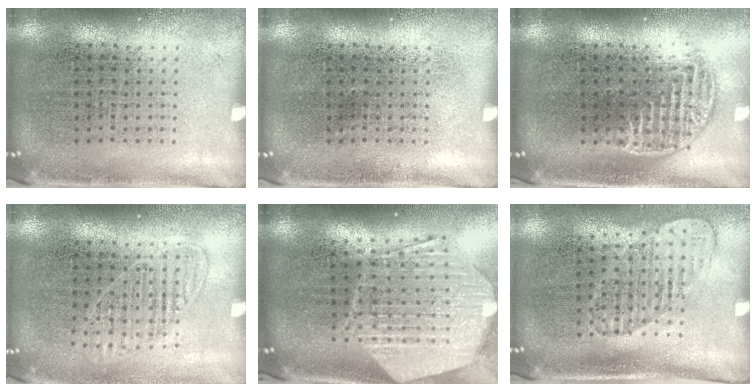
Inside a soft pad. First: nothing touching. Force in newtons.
{"total": 0.0}
{"total": 1.1, "press": 1.0, "slide": 0.5}
{"total": 1.2, "press": 1.1, "slide": 0.5}
{"total": 2.8, "press": 2.3, "slide": 1.7}
{"total": 1.4, "press": 1.1, "slide": 0.9}